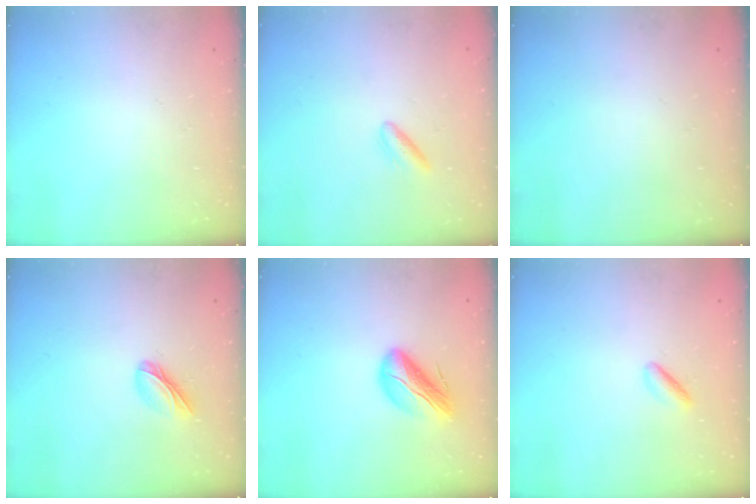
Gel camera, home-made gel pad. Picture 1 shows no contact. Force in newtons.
{"total": 3.3, "press": 3.0, "slide": 1.5}
{"total": 0.0}
{"total": 6.1, "press": 6.0, "slide": 0.7}
{"total": 12.2, "press": 11.8, "slide": 3.1}
{"total": 2.5, "press": 2.3, "slide": 0.8}